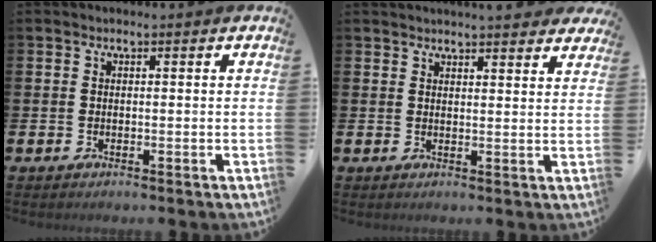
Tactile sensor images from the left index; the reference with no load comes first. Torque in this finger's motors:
{"motor_torque": [0.92, -0.95, 0.70, 0.17]}